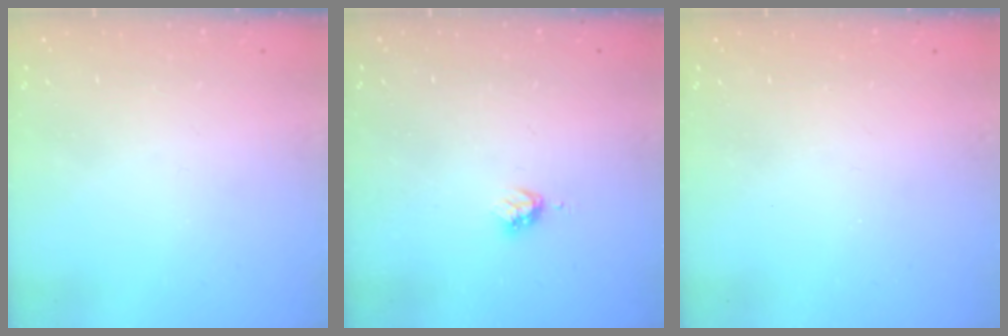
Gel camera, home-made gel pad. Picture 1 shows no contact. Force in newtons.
{"total": 2.9, "press": 2.8, "slide": 0.4}
{"total": 0.0}